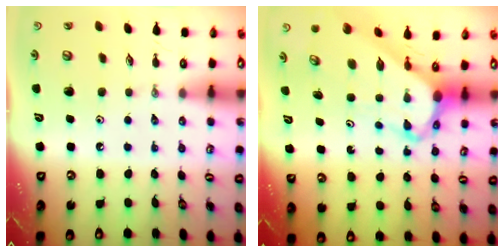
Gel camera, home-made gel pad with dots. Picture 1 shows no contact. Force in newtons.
{"total": 4.7, "press": 4.7, "slide": 0.2}